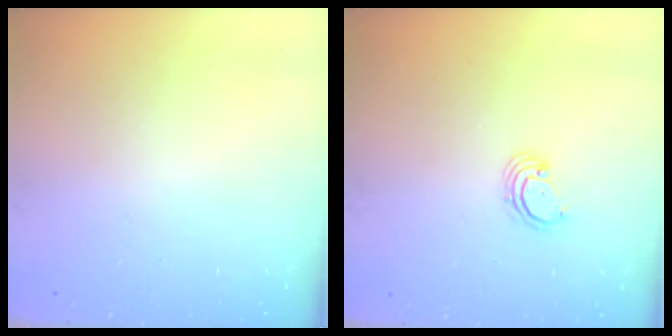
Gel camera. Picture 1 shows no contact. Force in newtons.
{"total": 2.7, "press": 2.7, "slide": 0.3}